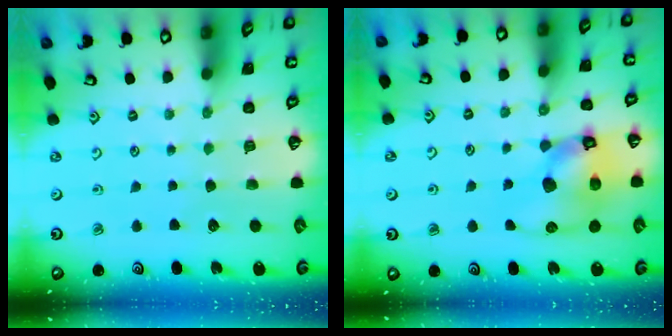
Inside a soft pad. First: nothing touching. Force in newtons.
{"total": 14.1, "press": 13.9, "slide": 2.1}